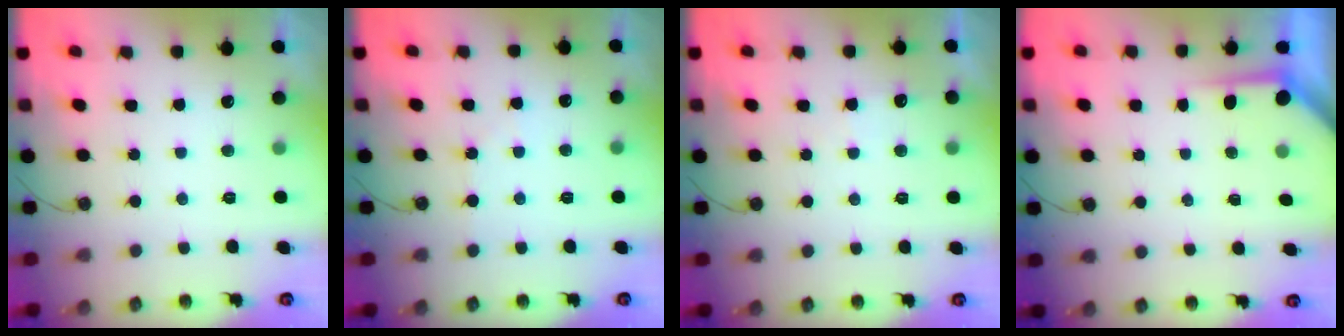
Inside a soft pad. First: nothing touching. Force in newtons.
{"total": 2.8, "press": 2.8, "slide": 0.6}
{"total": 4.4, "press": 4.3, "slide": 0.7}
{"total": 3.5, "press": 3.5, "slide": 0.3}